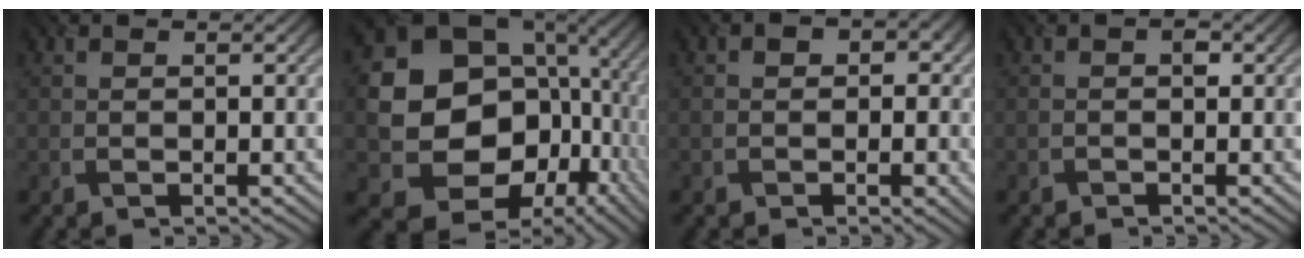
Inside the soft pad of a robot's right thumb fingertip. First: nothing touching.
{"total": 20.1, "force": [0.7, 16.9, 10.9], "torque": [-0.214, -0.045, 0.054]}
{"total": 3.9, "force": [0.1, 3.1, 2.4], "torque": [-0.009, -0.003, -0.001]}
{"total": 0.6, "force": [-0.1, 0.5, 0.3], "torque": [0.002, -0.003, -0.003]}